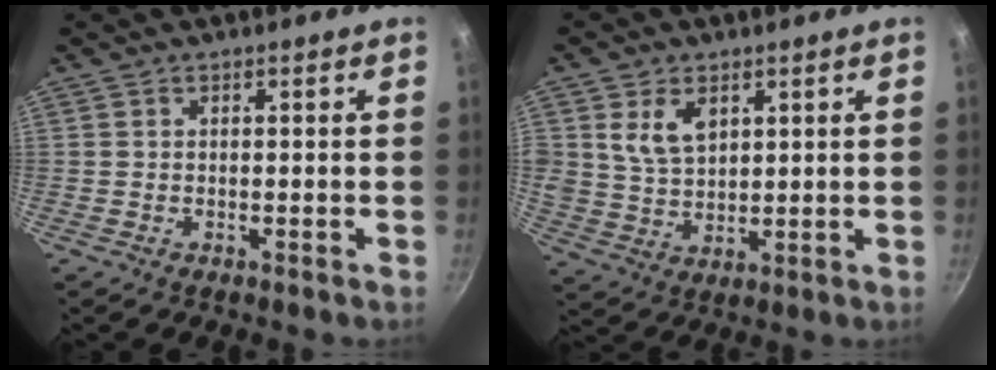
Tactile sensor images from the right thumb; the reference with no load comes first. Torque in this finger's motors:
{"motor_torque": [-0.71, 1.34, 0.15, 0.00, 0.19]}